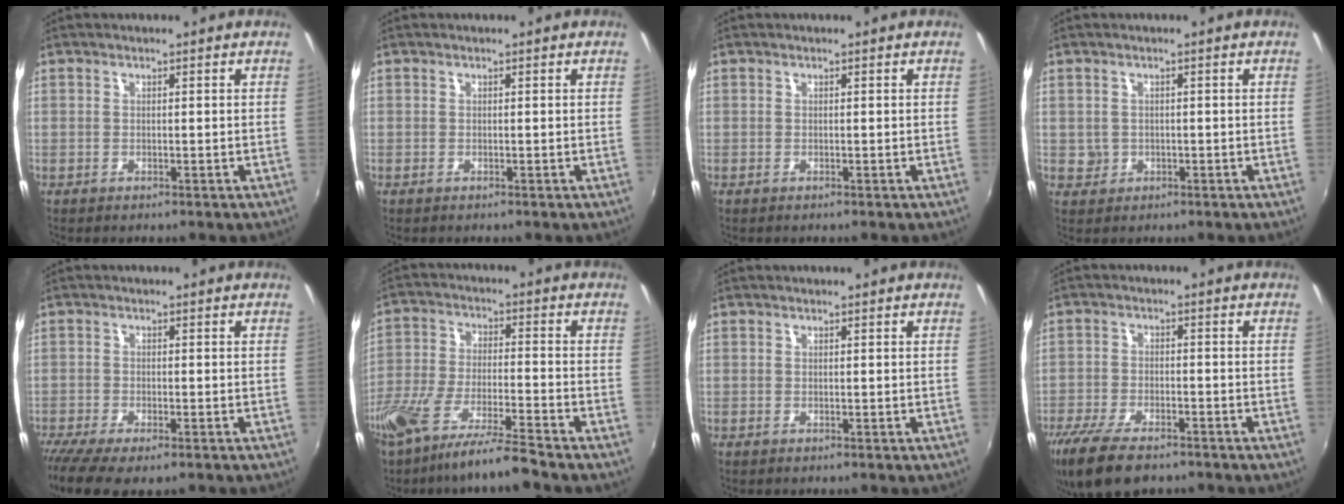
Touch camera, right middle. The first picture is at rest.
{"total": 0.0}
{"total": 0.0}
{"total": 2.1, "force": [-0.1, 2.0, 0.3], "torque": [-0.003, 0.000, 0.001]}
{"total": 7.7, "force": [-5.5, 2.1, 5.0], "torque": [-0.119, -0.037, -0.096]}
{"total": 12.6, "force": [-10.1, 0.2, 7.6], "torque": [-0.153, -0.029, -0.182]}
{"total": 0.0}
{"total": 12.7, "force": [-9.5, 4.6, 7.1], "torque": [-0.170, -0.037, -0.168]}